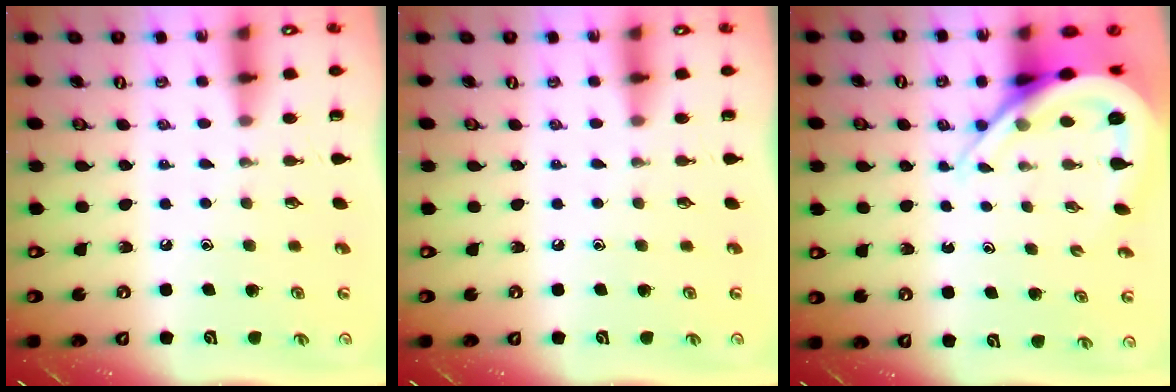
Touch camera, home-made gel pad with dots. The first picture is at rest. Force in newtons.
{"total": 0.0}
{"total": 10.4, "press": 10.3, "slide": 1.1}